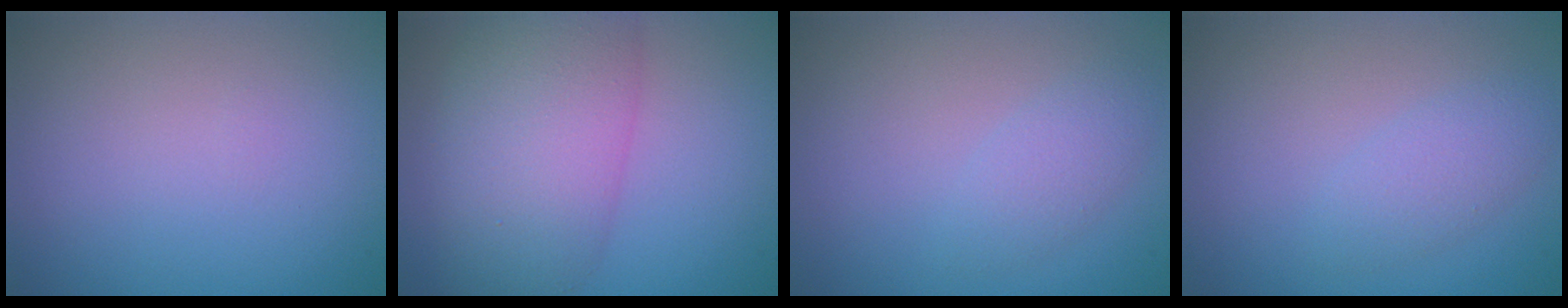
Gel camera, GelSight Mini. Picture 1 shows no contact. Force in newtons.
{"total": 8.5, "press": 8.5, "slide": 0.5}
{"total": 1.6, "press": 1.6, "slide": 0.0}
{"total": 1.9, "press": 1.9, "slide": 0.1}